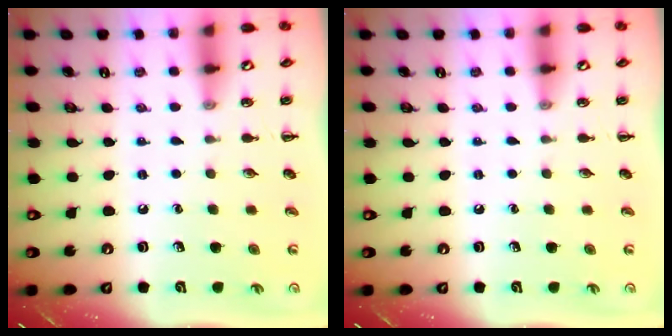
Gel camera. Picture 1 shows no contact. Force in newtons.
{"total": 0.0}